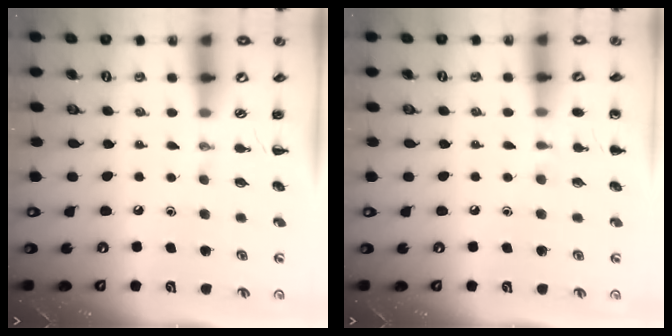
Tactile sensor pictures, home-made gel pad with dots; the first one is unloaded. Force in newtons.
{"total": 5.0, "press": 4.7, "slide": 1.6}